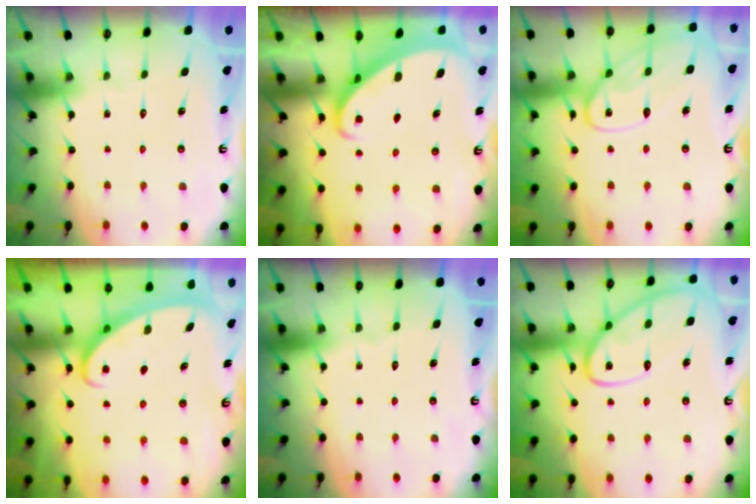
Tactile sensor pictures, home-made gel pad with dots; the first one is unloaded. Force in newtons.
{"total": 2.5, "press": 2.5, "slide": 0.2}
{"total": 13.4, "press": 13.4, "slide": 1.1}
{"total": 2.7, "press": 2.7, "slide": 0.4}
{"total": 0.0}
{"total": 13.0, "press": 13.0, "slide": 1.2}